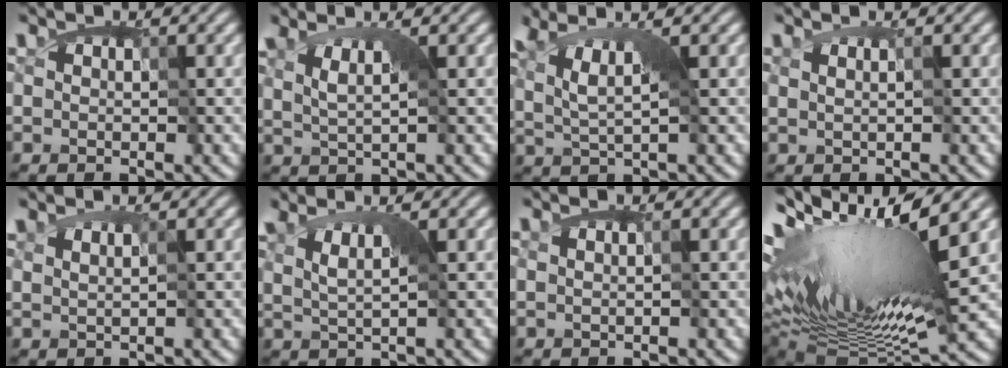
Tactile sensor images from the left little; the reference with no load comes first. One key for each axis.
{"total": 4.4, "fx": 1.8, "fy": 1.8, "fz": 3.7, "tx": -0.078, "ty": 0.022, "tz": 0.020}
{"total": 9.1, "fx": 3.2, "fy": 3.6, "fz": 7.7, "tx": -0.165, "ty": 0.044, "tz": 0.042}
{"total": 0.0}
{"total": 1.2, "fx": 0.6, "fy": 0.4, "fz": 1.0, "tx": -0.019, "ty": 0.013, "tz": -0.001}
{"total": 5.0, "fx": 2.2, "fy": 2.0, "fz": 4.1, "tx": -0.088, "ty": 0.024, "tz": 0.027}
{"total": 0.0}
{"total": 16.0, "fx": 3.6, "fy": 4.5, "fz": 15.0, "tx": -0.299, "ty": 0.021, "tz": 0.073}